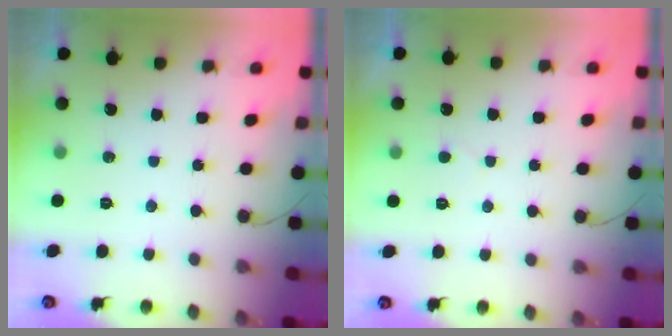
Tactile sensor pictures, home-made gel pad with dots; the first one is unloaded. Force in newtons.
{"total": 2.2, "press": 2.2, "slide": 0.2}